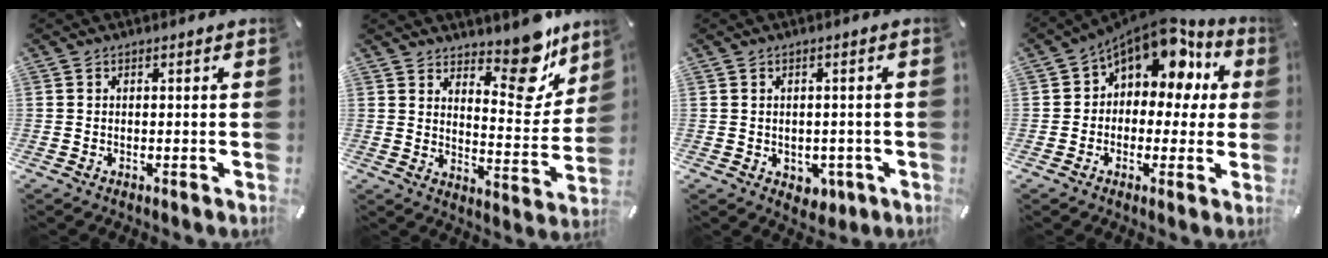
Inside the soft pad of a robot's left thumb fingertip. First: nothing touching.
{"total": 13.4, "force": [10.6, 5.6, 5.9], "torque": [-0.042, -0.106, 0.182]}
{"total": 3.3, "force": [-0.6, 3.0, 1.3], "torque": [0.003, -0.003, -0.013]}
{"total": 13.4, "force": [6.6, 8.6, 7.9], "torque": [-0.119, -0.047, 0.114]}